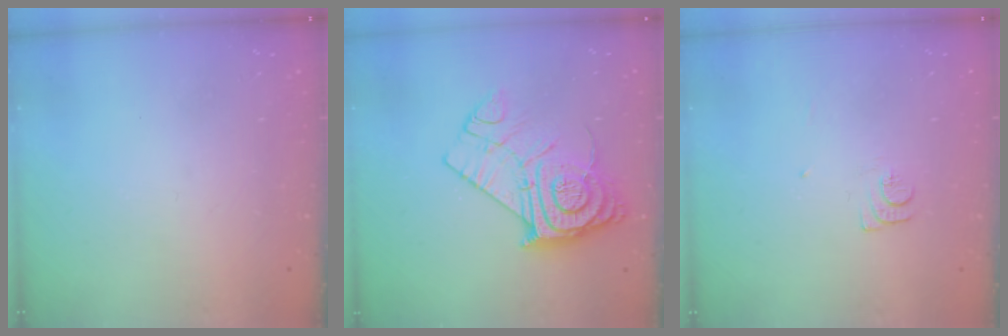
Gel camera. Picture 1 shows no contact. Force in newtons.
{"total": 14.6, "press": 14.5, "slide": 1.4}
{"total": 5.9, "press": 5.9, "slide": 0.5}